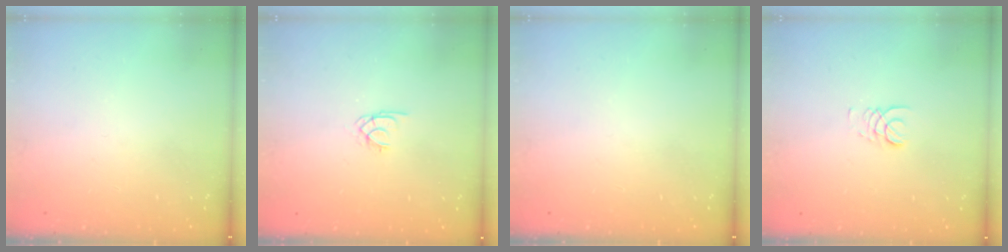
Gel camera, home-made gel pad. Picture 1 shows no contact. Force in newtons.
{"total": 1.8, "press": 1.8, "slide": 0.3}
{"total": 0.0}
{"total": 3.4, "press": 3.4, "slide": 0.3}